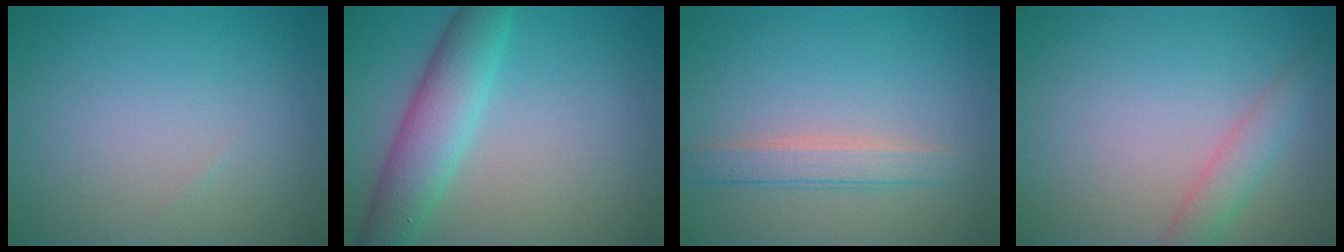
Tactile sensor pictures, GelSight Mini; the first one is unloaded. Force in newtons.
{"total": 5.3, "press": 5.3, "slide": 0.2}
{"total": 2.4, "press": 2.4, "slide": 0.1}
{"total": 2.2, "press": 2.2, "slide": 0.2}